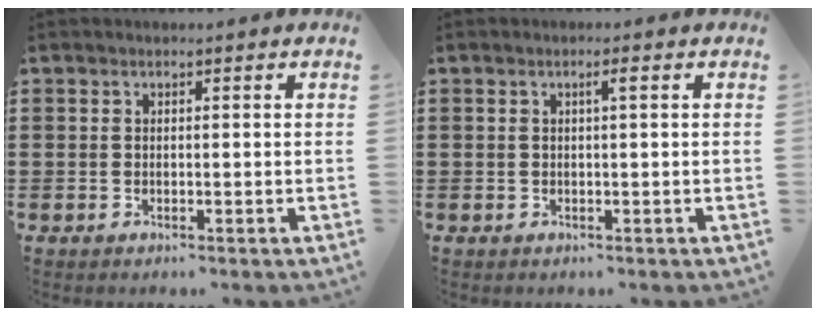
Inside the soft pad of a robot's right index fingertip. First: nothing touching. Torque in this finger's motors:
{"motor_torque": [0.46, -0.29, 0.04, 0.03]}